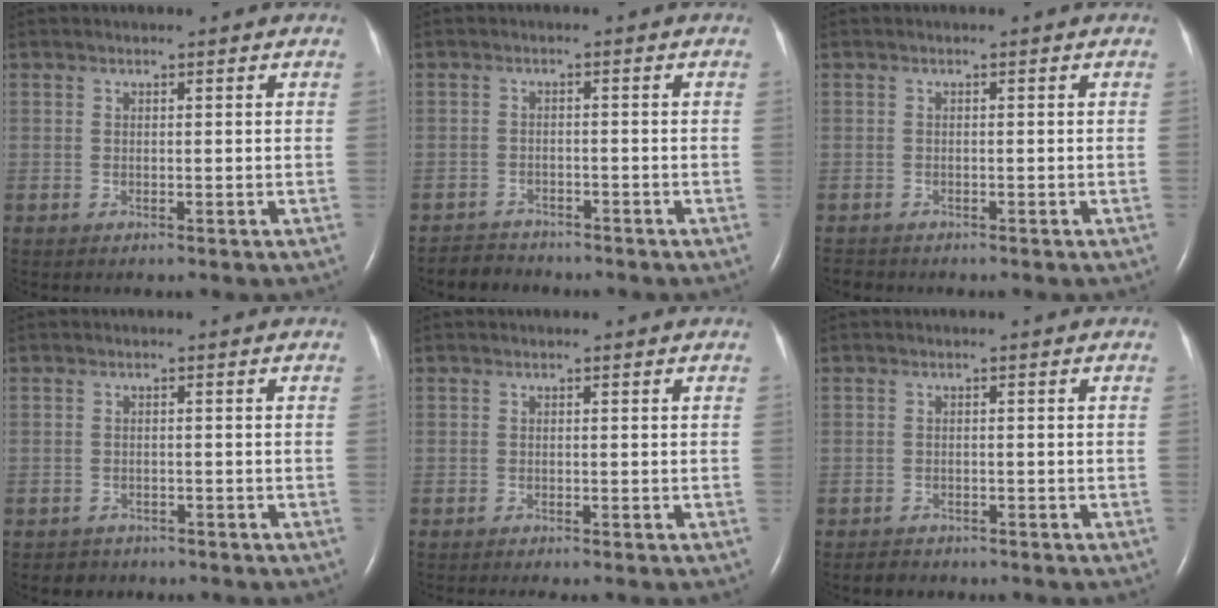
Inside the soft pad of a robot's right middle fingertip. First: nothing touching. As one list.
[{"total": 3.1, "force": [-2.9, 0.9, -0.7], "torque": [0.006, -0.006, -0.052]}, {"total": 1.1, "force": [-1.1, 0.4, -0.1], "torque": [-0.003, -0.004, -0.017]}, {"total": 2.0, "force": [-1.5, 1.3, -0.4], "torque": [-0.007, 0.004, -0.024]}, {"total": 1.6, "force": [-1.4, -0.2, 0.8], "torque": [-0.011, -0.001, -0.020]}, {"total": 1.7, "force": [-1.5, 0.9, 0.1], "torque": [-0.012, -0.001, -0.023]}]